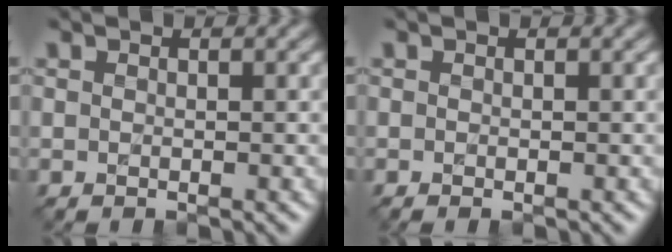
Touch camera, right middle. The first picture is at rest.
{"total": 0.0}